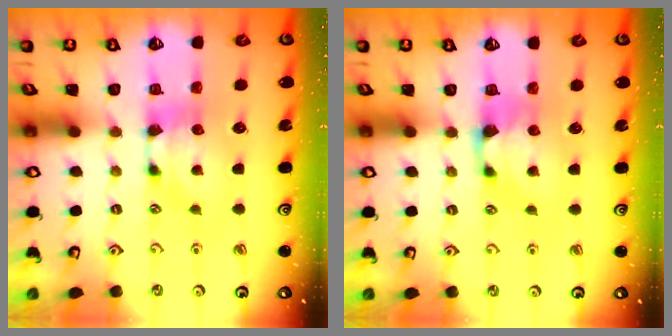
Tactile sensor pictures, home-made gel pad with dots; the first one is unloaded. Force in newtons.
{"total": 0.6, "press": 0.2, "slide": 0.5}